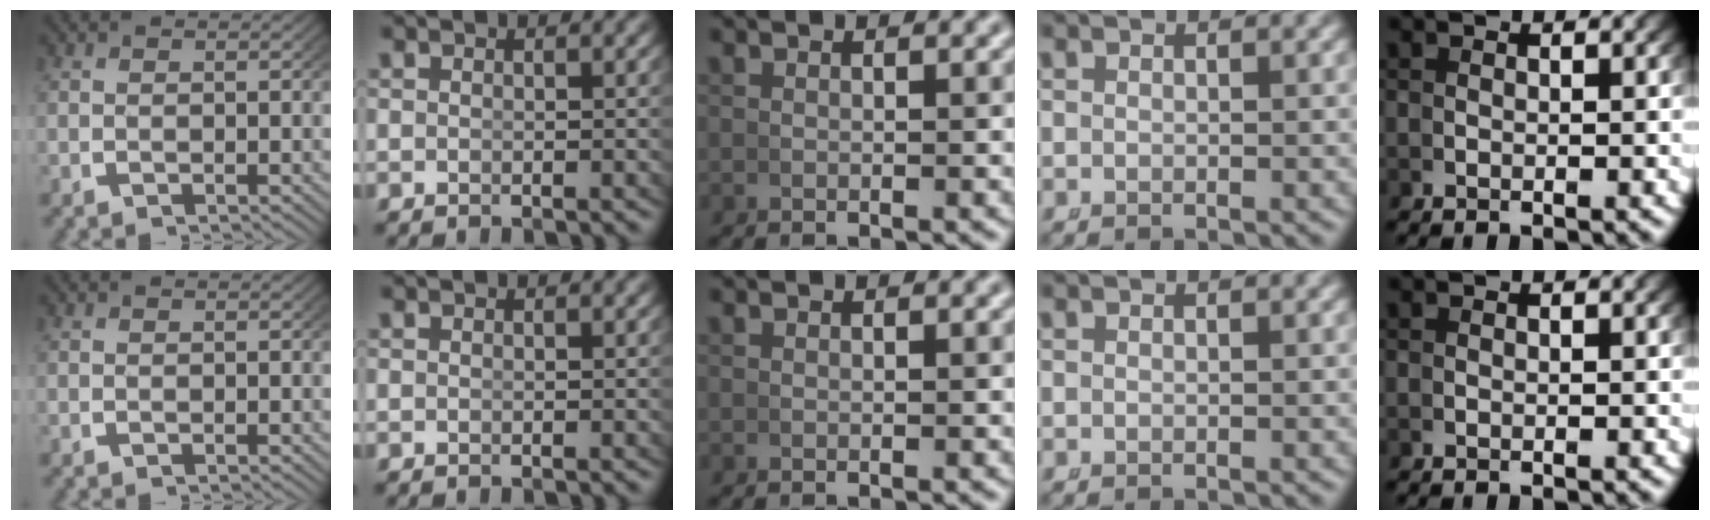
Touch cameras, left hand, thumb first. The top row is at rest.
{}